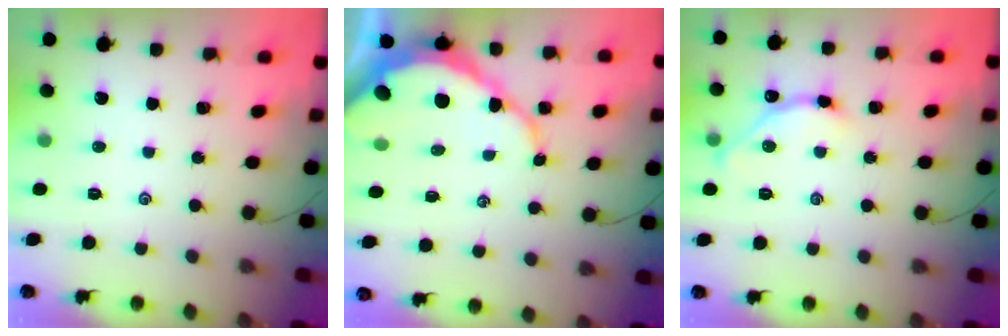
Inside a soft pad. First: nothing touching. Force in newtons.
{"total": 11.6, "press": 11.5, "slide": 0.9}
{"total": 4.9, "press": 4.9, "slide": 0.7}